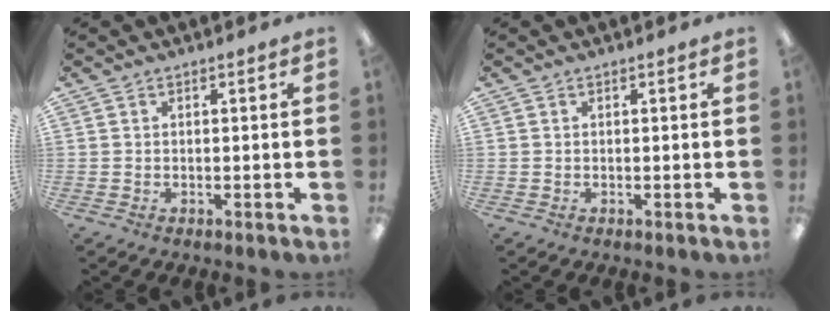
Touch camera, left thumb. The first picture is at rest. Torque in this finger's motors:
{"motor_torque": [-0.03, 0.03, 0.00, 0.00, 0.00]}